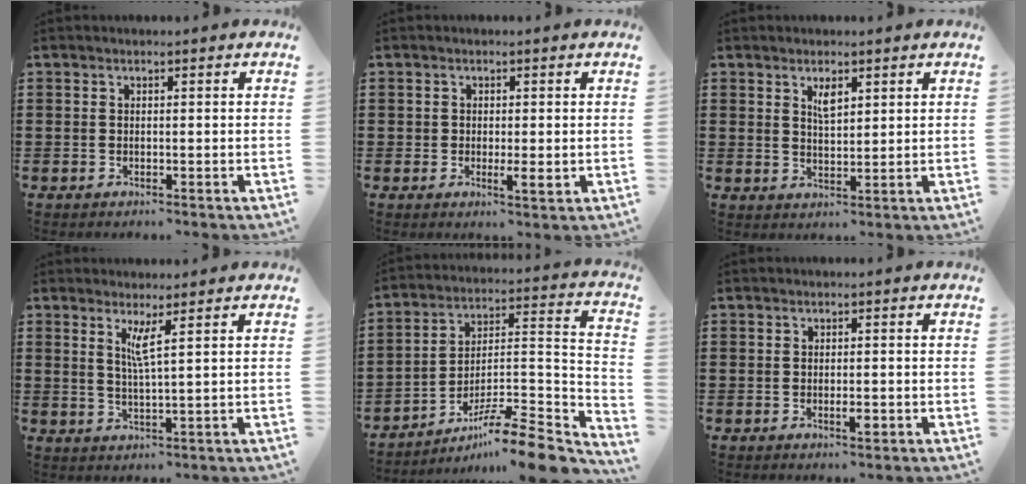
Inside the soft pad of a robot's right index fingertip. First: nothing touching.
{"total": 2.3, "force": [-0.4, 1.0, 2.0], "torque": [-0.038, -0.001, -0.006]}
{"total": 2.7, "force": [1.6, 1.1, 1.9], "torque": [-0.033, 0.000, 0.026]}
{"total": 3.2, "force": [1.6, -0.5, 2.8], "torque": [-0.059, -0.007, 0.026]}
{"total": 10.5, "force": [-8.5, 0.9, 6.1], "torque": [-0.092, 0.012, -0.168]}
{"total": 2.0, "force": [-0.7, 0.7, 1.8], "torque": [-0.032, -0.002, -0.011]}